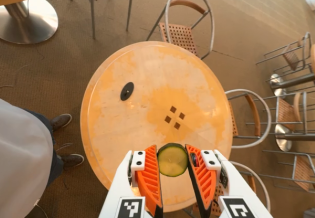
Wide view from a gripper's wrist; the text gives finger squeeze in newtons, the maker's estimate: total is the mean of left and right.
{"total": 9.0, "left": 9.0, "right": 9.0}